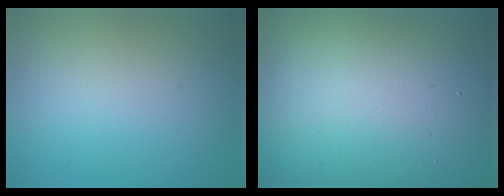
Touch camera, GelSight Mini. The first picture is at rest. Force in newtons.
{"total": 30.8, "press": 30.8, "slide": 1.5}